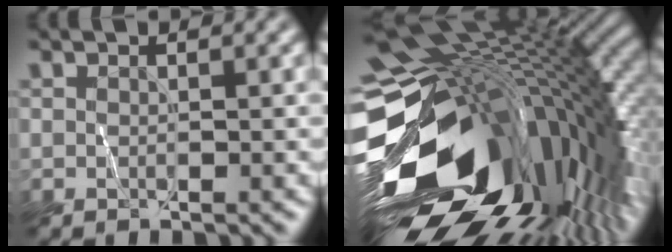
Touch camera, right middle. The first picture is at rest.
{"total": 18.9, "force": [-4.1, 10.7, 15.0], "torque": [-0.274, -0.048, -0.043]}